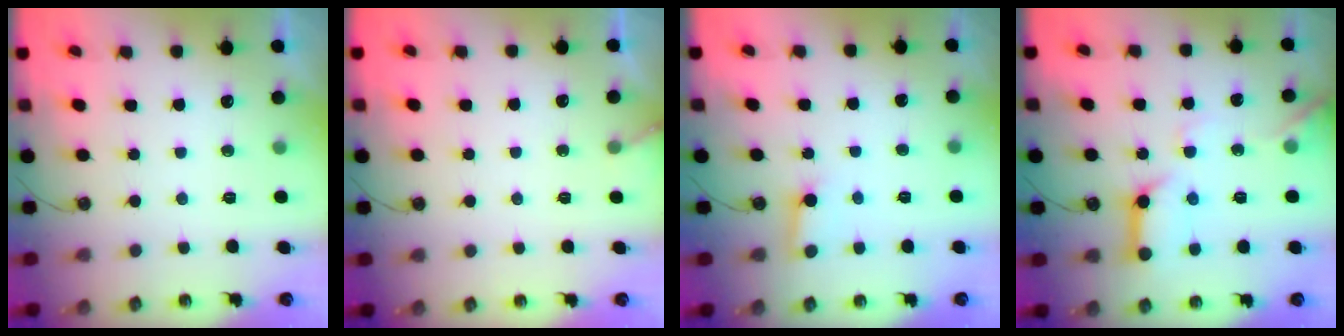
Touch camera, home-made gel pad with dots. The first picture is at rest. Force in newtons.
{"total": 3.1, "press": 3.1, "slide": 0.2}
{"total": 2.6, "press": 2.6, "slide": 0.4}
{"total": 12.4, "press": 12.3, "slide": 1.4}